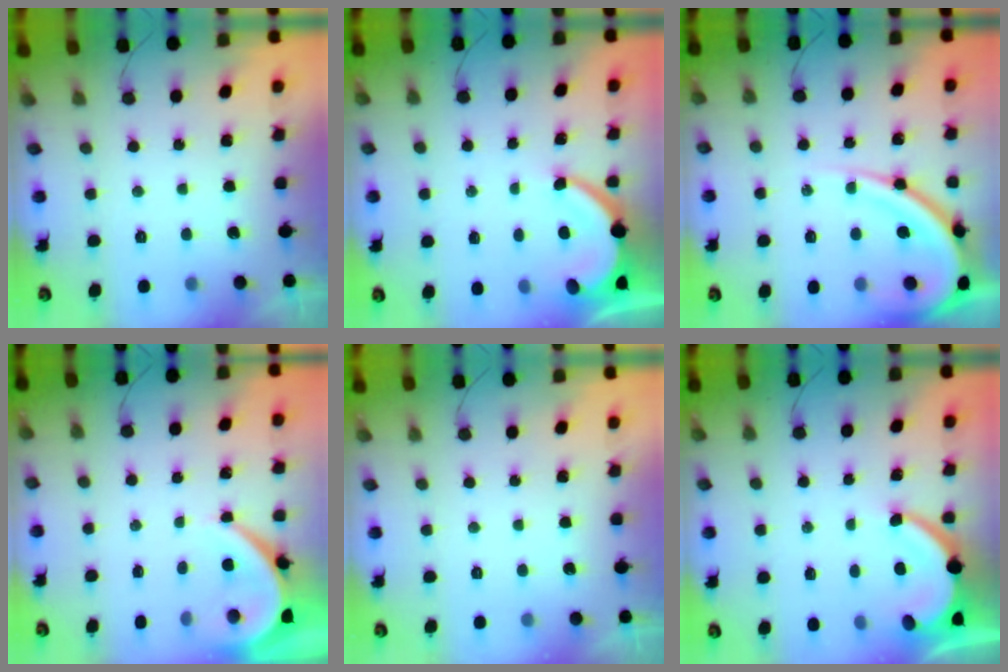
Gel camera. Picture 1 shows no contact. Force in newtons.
{"total": 6.7, "press": 6.7, "slide": 0.7}
{"total": 14.9, "press": 14.8, "slide": 1.5}
{"total": 5.8, "press": 5.7, "slide": 1.0}
{"total": 0.0}
{"total": 6.7, "press": 6.7, "slide": 0.7}